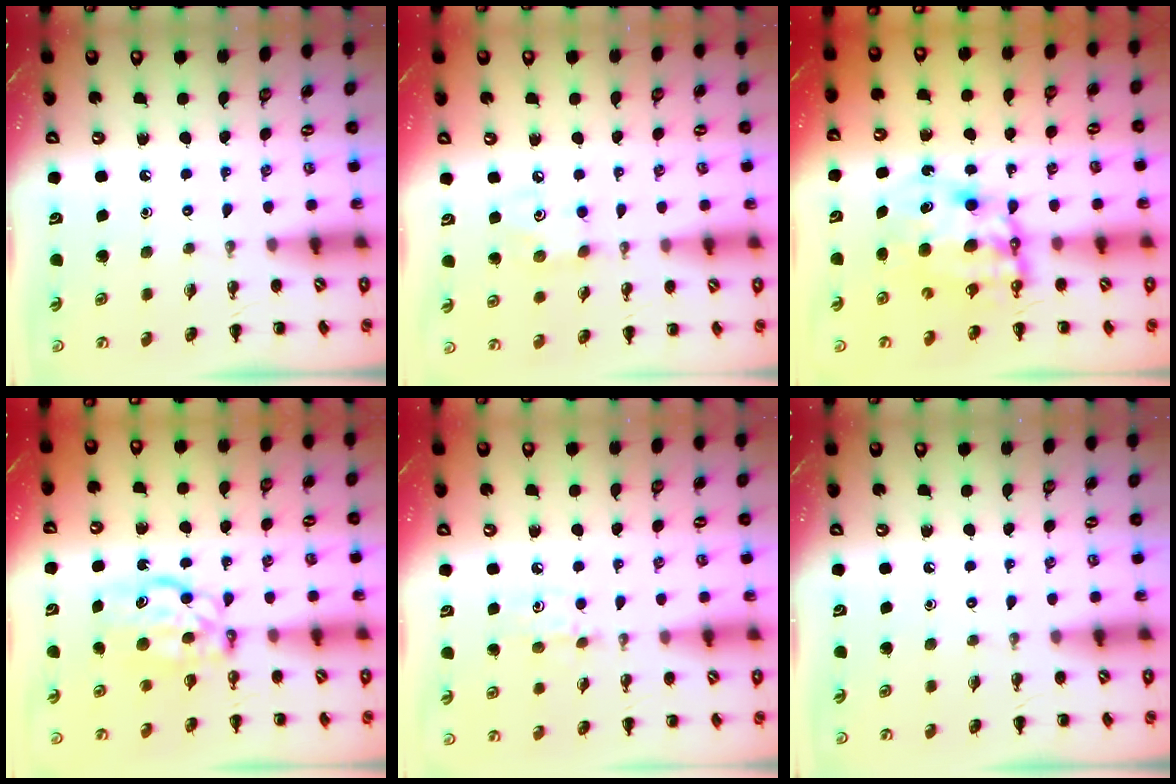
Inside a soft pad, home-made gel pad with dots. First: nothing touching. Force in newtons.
{"total": 3.6, "press": 3.6, "slide": 0.6}
{"total": 10.0, "press": 9.7, "slide": 2.6}
{"total": 7.2, "press": 7.2, "slide": 0.4}
{"total": 6.5, "press": 6.3, "slide": 1.8}
{"total": 0.0}